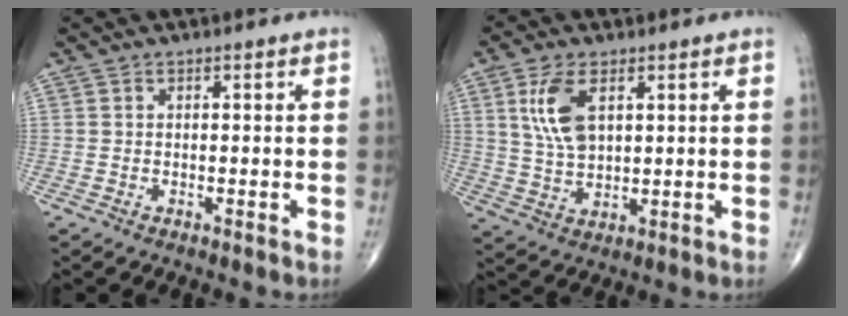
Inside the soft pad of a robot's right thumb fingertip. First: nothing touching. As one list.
[{"total": 8.7, "force": [3.2, 4.5, 6.7], "torque": [-0.131, -0.011, 0.066]}]